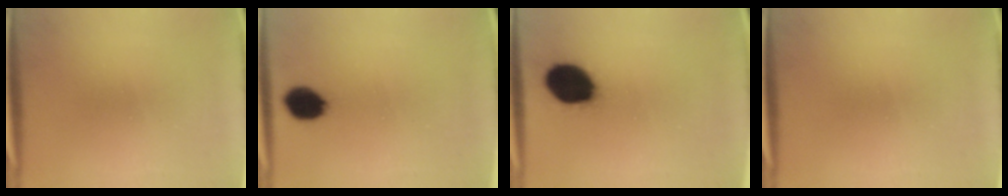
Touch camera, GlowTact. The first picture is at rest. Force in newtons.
{"total": 7.5}
{"total": 14.2}
{"total": 0.0}